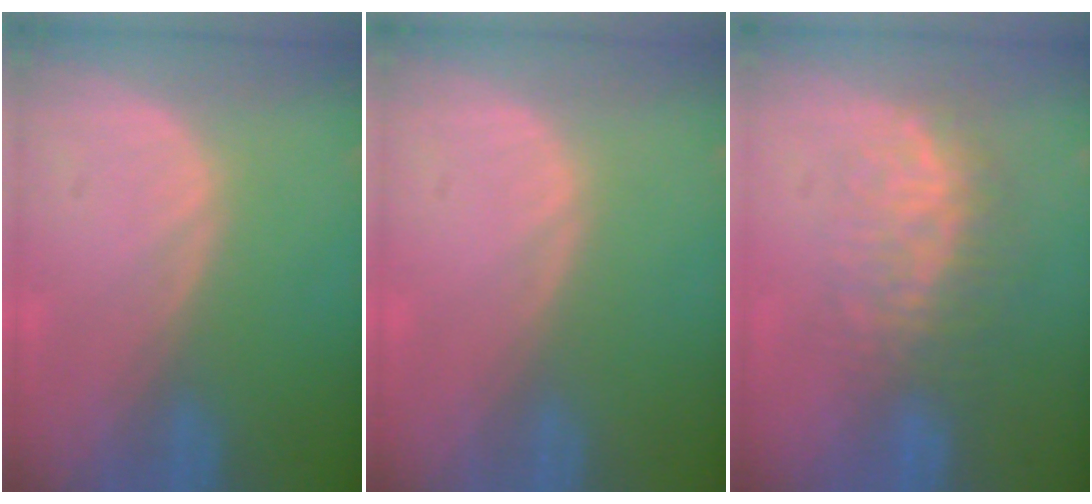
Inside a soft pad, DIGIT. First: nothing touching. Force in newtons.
{"total": 0.0}
{"total": 8.0, "press": 7.3, "slide": 3.3}